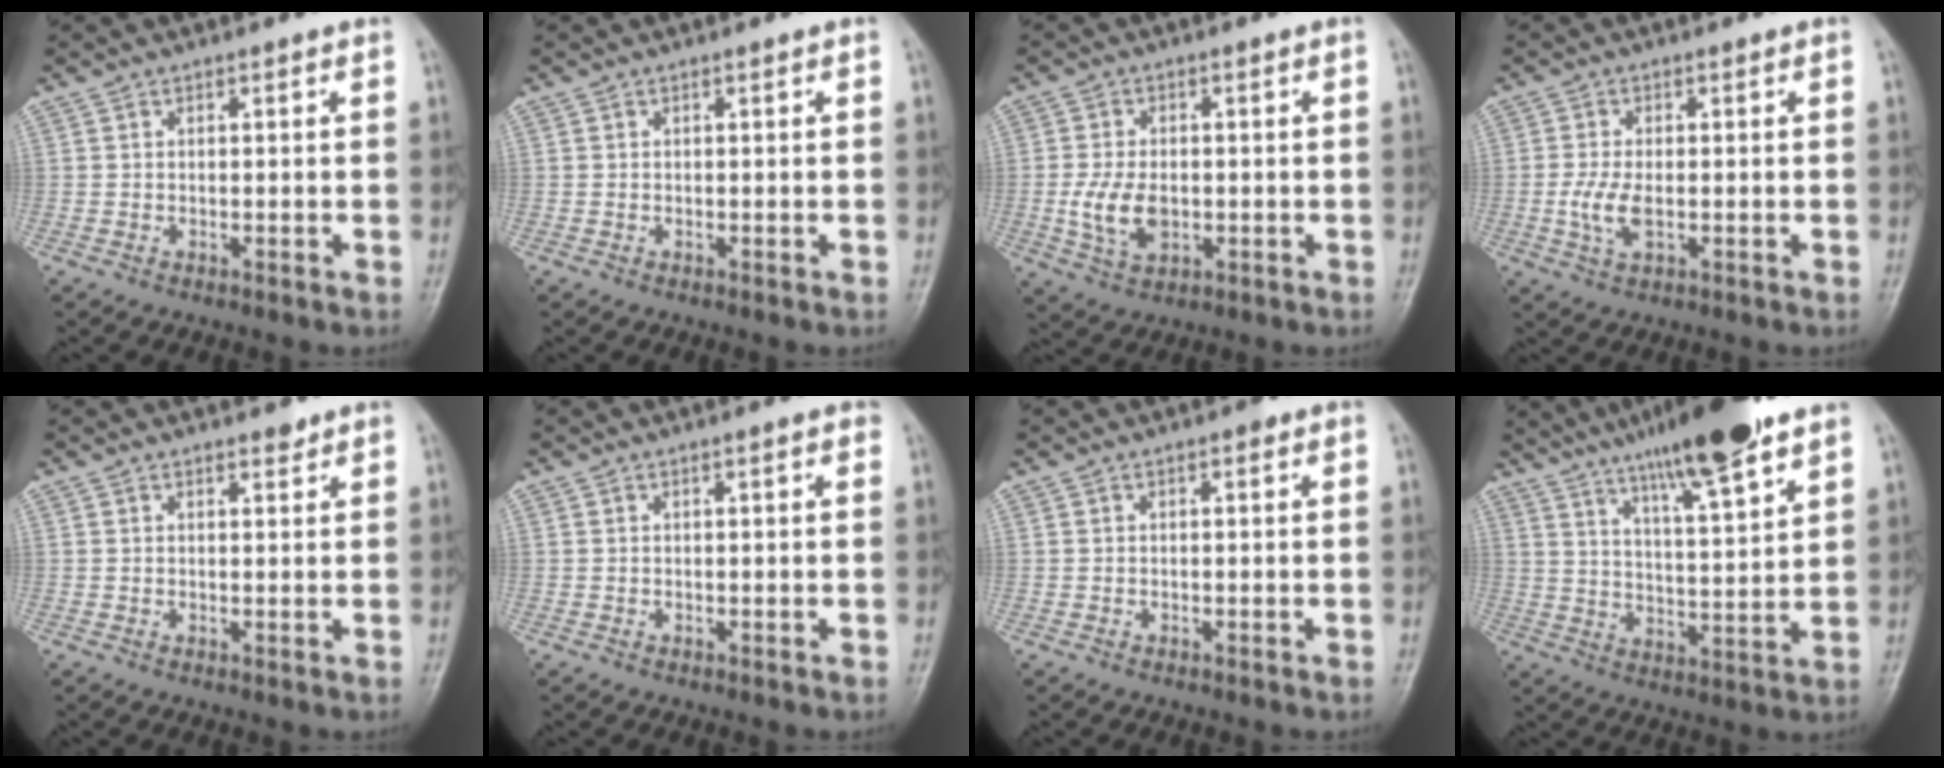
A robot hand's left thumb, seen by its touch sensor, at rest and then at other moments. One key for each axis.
{"total": 0.0}
{"total": 7.2, "fx": -0.9, "fy": 4.5, "fz": 5.5, "tx": -0.104, "ty": -0.004, "tz": -0.013}
{"total": 4.8, "fx": -0.7, "fy": 2.3, "fz": 4.1, "tx": -0.094, "ty": -0.002, "tz": -0.014}
{"total": 1.4, "fx": 1.2, "fy": 0.5, "fz": 0.5, "tx": -0.003, "ty": -0.009, "tz": 0.016}
{"total": 1.1, "fx": 0.5, "fy": 0.2, "fz": 0.9, "tx": -0.013, "ty": 0.002, "tz": 0.005}
{"total": 0.9, "fx": 0.4, "fy": 0.3, "fz": 0.7, "tx": -0.008, "ty": 0.002, "tz": 0.001}
{"total": 16.1, "fx": 11.2, "fy": 2.2, "fz": 11.5, "tx": -0.176, "ty": -0.049, "tz": 0.184}